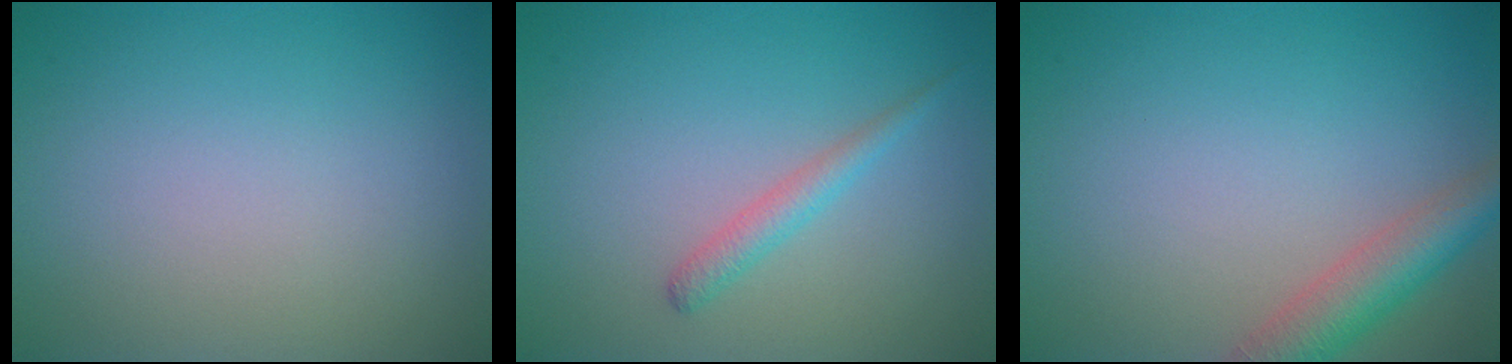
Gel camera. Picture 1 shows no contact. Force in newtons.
{"total": 1.6, "press": 1.6, "slide": 0.1}
{"total": 4.3, "press": 4.2, "slide": 0.2}